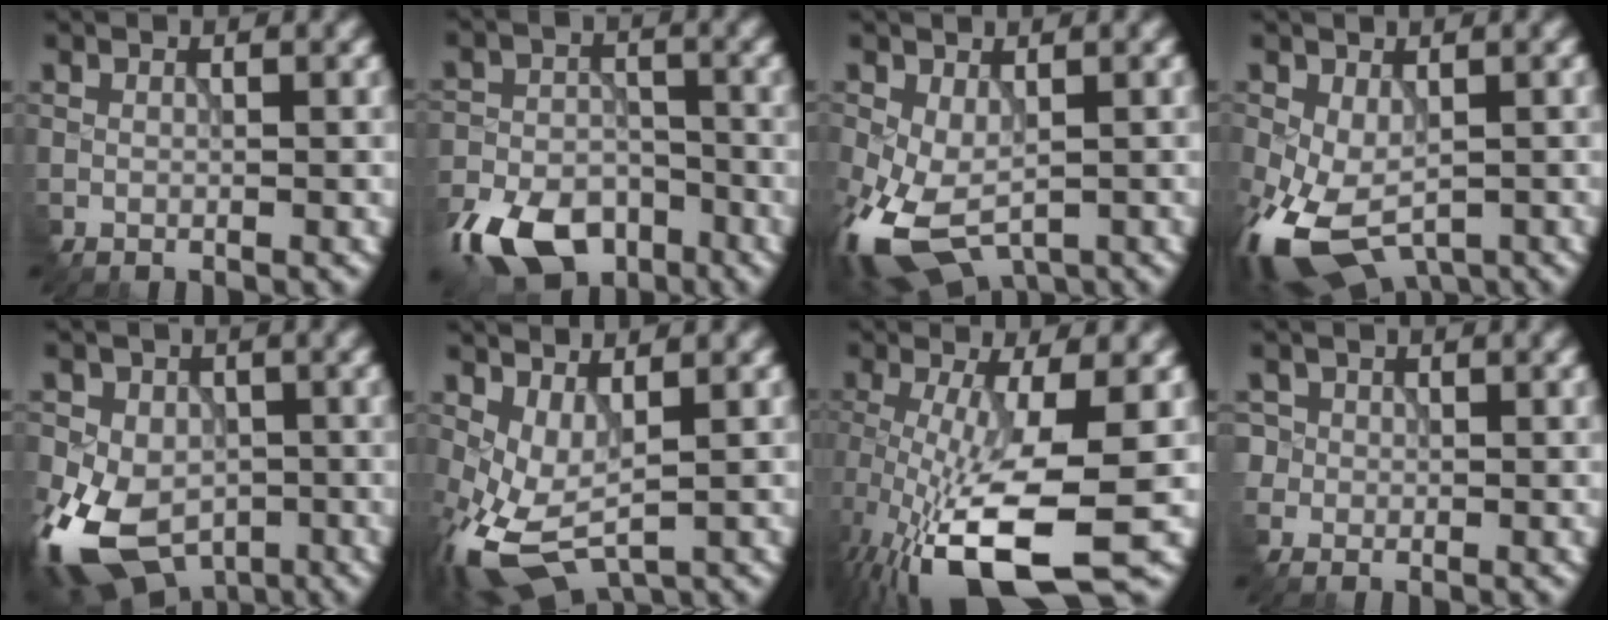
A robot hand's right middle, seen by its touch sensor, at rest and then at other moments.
{"total": 10.2, "force": [-7.1, 5.7, 4.6], "torque": [-0.090, -0.028, -0.123]}
{"total": 7.9, "force": [-3.1, 4.1, 5.9], "torque": [-0.150, -0.021, -0.050]}
{"total": 8.6, "force": [-3.5, 4.6, 6.3], "torque": [-0.155, -0.026, -0.052]}
{"total": 12.9, "force": [-5.5, 8.9, 7.6], "torque": [-0.165, -0.027, -0.092]}
{"total": 5.6, "force": [-1.1, 2.8, 4.8], "torque": [-0.121, -0.004, -0.022]}
{"total": 11.0, "force": [-3.4, 3.2, 10.0], "torque": [-0.200, -0.022, -0.054]}
{"total": 1.7, "force": [0.1, 1.7, 0.2], "torque": [-0.004, -0.001, 0.001]}